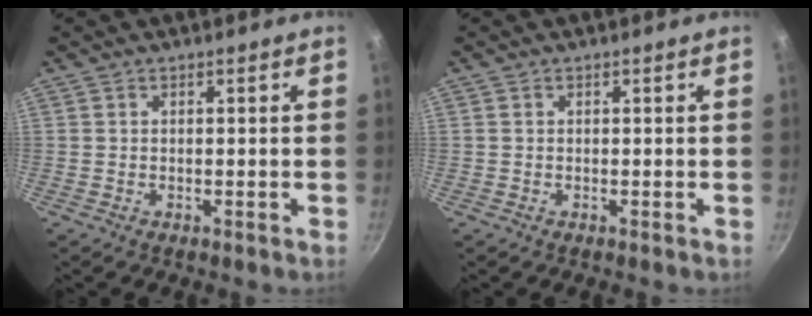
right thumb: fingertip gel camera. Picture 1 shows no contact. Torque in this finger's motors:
{"motor_torque": [-0.11, 0.27, 0.29, 0.18, 0.01]}